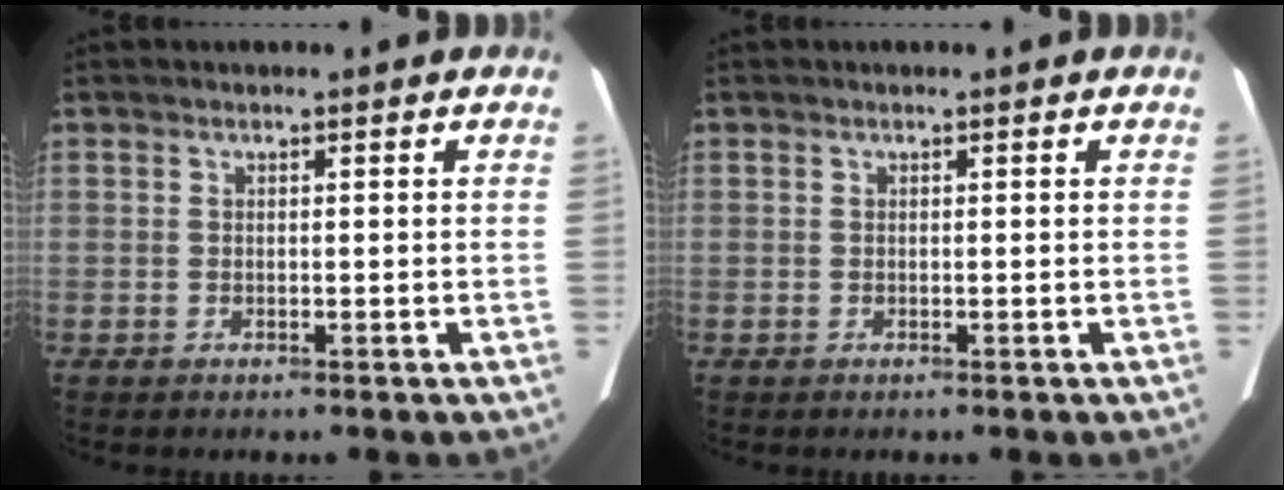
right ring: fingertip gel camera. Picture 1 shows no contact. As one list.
[{"total": 0.0}]